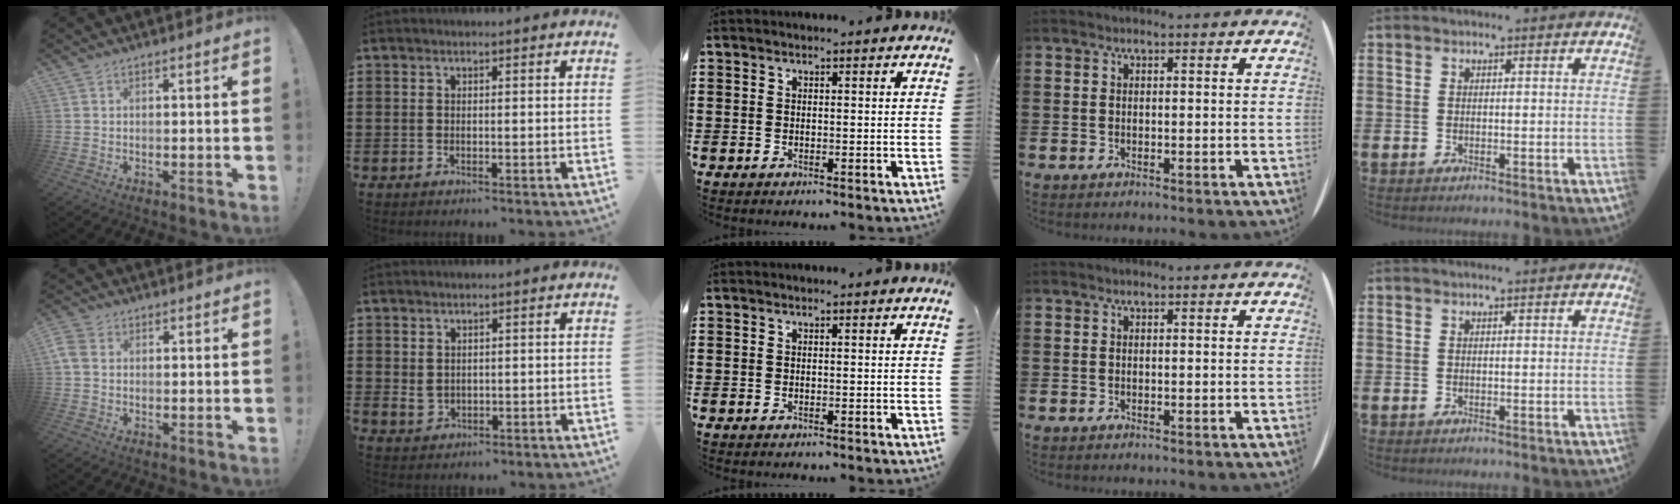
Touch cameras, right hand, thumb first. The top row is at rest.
{"thumb": {"total": 4.5, "force": [0.5, 3.5, 2.9], "torque": [-0.069, 0.006, 0.011]}, "index": {"total": 1.9, "force": [0.6, 1.4, 1.1], "torque": [-0.023, 0.003, 0.013]}}